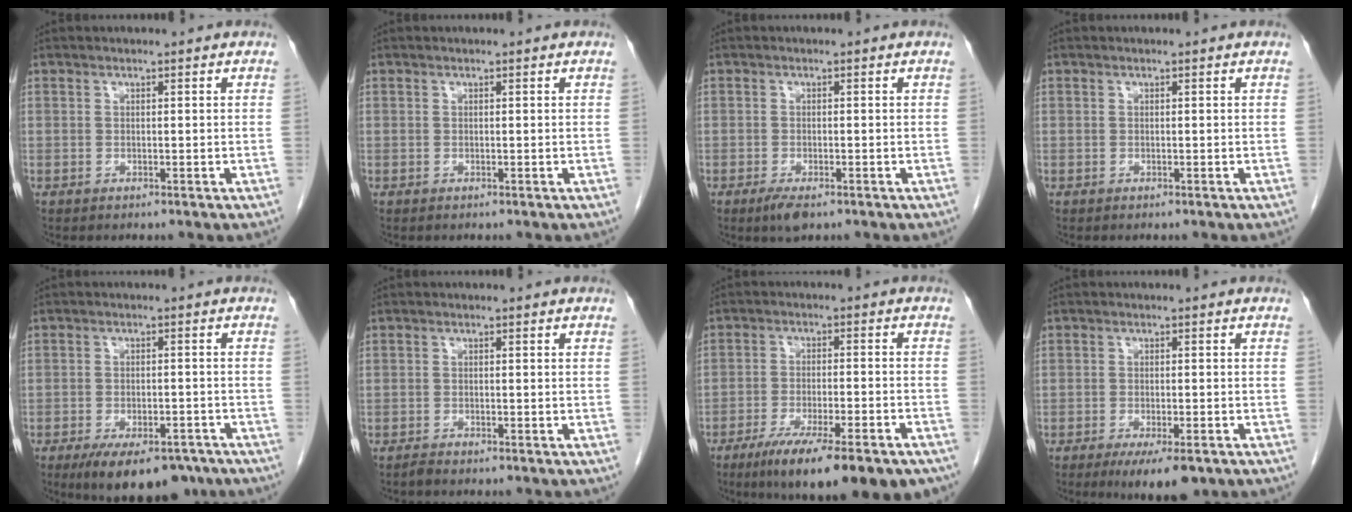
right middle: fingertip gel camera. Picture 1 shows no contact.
{"total": 0.0}
{"total": 2.8, "force": [-1.8, 0.8, 2.0], "torque": [-0.042, -0.005, -0.028]}
{"total": 0.0}
{"total": 11.4, "force": [-8.3, 4.6, 6.4], "torque": [-0.090, -0.005, -0.122]}
{"total": 0.8, "force": [-0.8, -0.1, 0.2], "torque": [-0.012, -0.003, -0.016]}
{"total": 17.7, "force": [-12.5, 3.3, 12.1], "torque": [-0.140, -0.022, -0.186]}
{"total": 6.3, "force": [-4.0, 1.7, 4.6], "torque": [-0.064, -0.012, -0.057]}